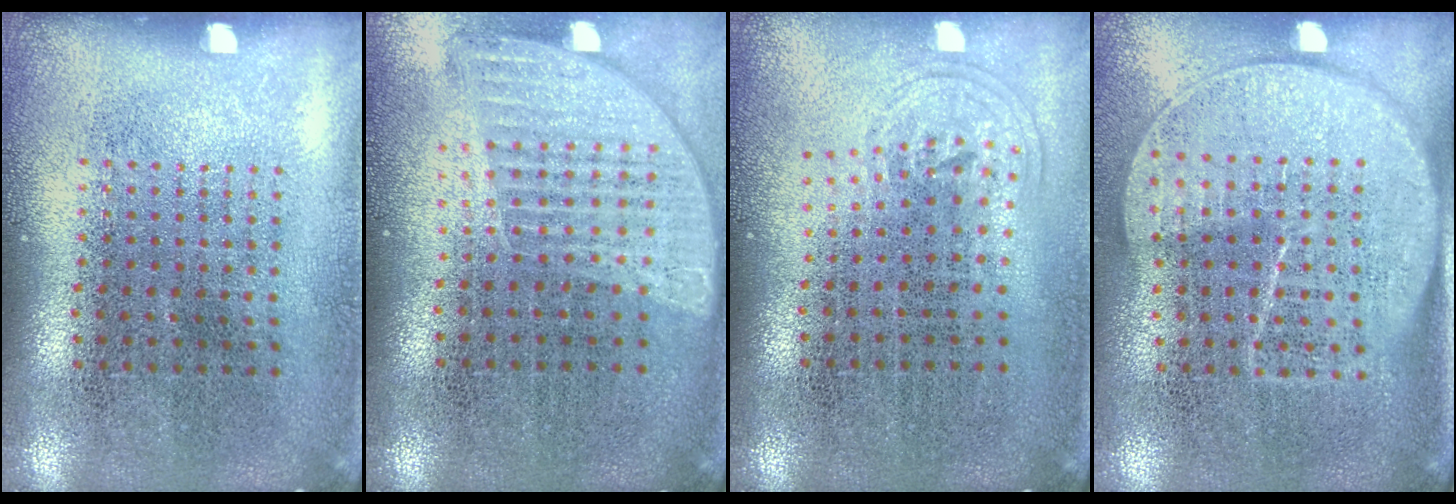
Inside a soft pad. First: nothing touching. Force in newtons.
{"total": 1.1, "press": 1.1, "slide": 0.3}
{"total": 0.9, "press": 0.6, "slide": 0.6}
{"total": 1.8, "press": 1.5, "slide": 1.0}